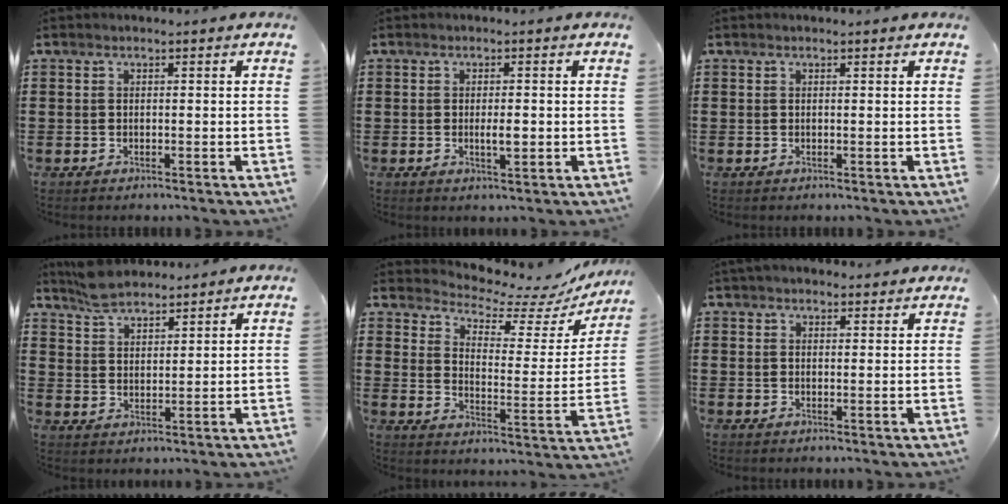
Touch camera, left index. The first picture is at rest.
{"total": 2.4, "force": [-0.1, 0.8, 2.3], "torque": [-0.042, -0.002, -0.002]}
{"total": 0.0}
{"total": 5.4, "force": [4.9, 2.0, 1.2], "torque": [-0.039, -0.005, 0.093]}
{"total": 5.6, "force": [5.2, 1.1, 1.8], "torque": [-0.049, -0.047, 0.081]}
{"total": 2.6, "force": [2.3, 1.0, 0.5], "torque": [-0.016, 0.002, 0.045]}